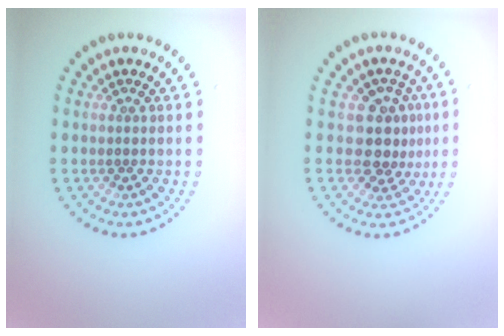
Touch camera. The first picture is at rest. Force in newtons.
{"total": 3.5, "press": 3.1, "slide": 1.7}